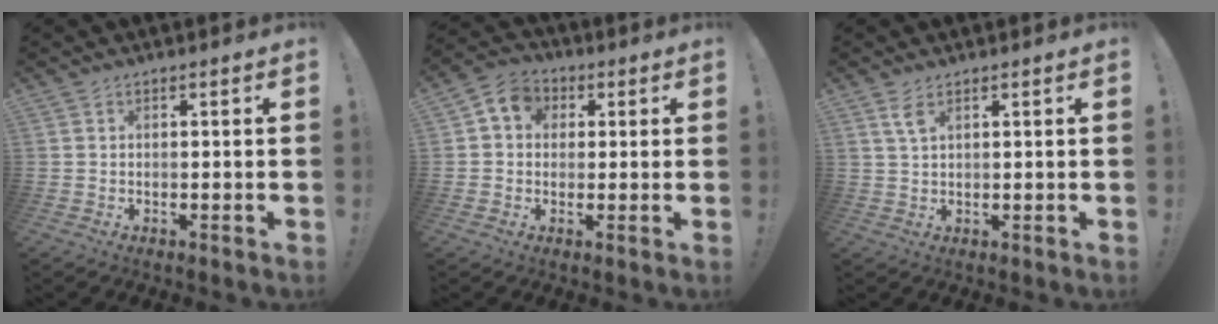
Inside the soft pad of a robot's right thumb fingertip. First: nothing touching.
{"total": 6.9, "force": [1.5, 6.0, 3.2], "torque": [-0.047, 0.005, 0.032]}
{"total": 3.5, "force": [1.8, 1.2, 2.7], "torque": [-0.053, -0.002, 0.033]}